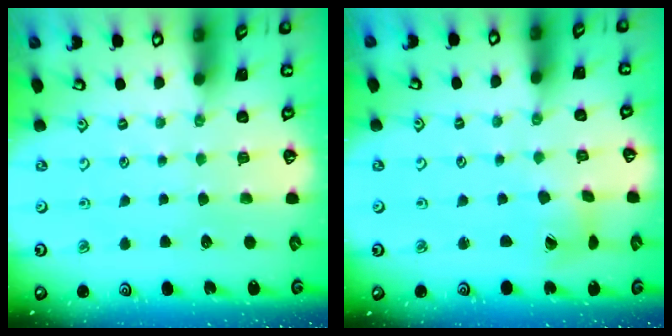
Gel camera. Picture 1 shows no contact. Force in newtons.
{"total": 4.1, "press": 4.1, "slide": 0.5}